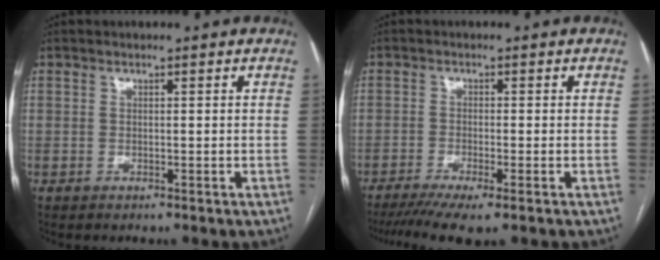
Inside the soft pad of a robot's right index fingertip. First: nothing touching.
{"total": 7.2, "force": [-5.1, 0.8, 5.1], "torque": [-0.083, -0.015, -0.083]}